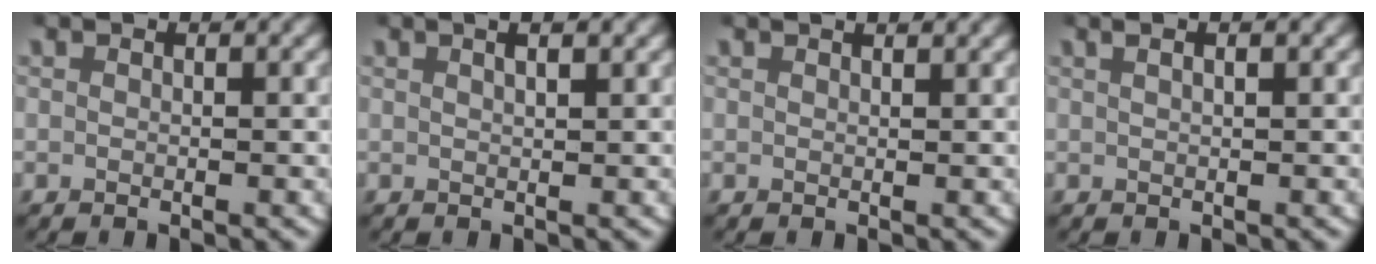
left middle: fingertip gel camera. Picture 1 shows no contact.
{"total": 2.2, "force": [1.3, 0.6, 1.7], "torque": [-0.016, 0.011, 0.016]}
{"total": 1.0, "force": [0.9, 0.0, 0.4], "torque": [0.004, 0.002, 0.011]}
{"total": 1.9, "force": [1.0, 0.5, 1.5], "torque": [-0.013, 0.015, 0.012]}